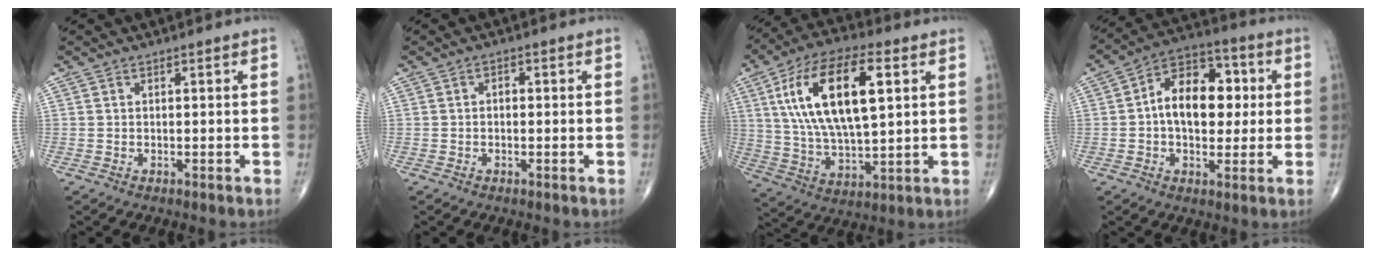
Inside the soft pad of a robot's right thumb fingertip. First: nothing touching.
{"total": 0.9, "force": [0.0, 0.6, 0.7], "torque": [-0.004, 0.003, -0.004]}
{"total": 20.7, "force": [5.9, 8.7, 17.8], "torque": [-0.322, -0.003, 0.102]}
{"total": 14.2, "force": [1.1, 9.1, 10.9], "torque": [-0.131, 0.024, 0.007]}